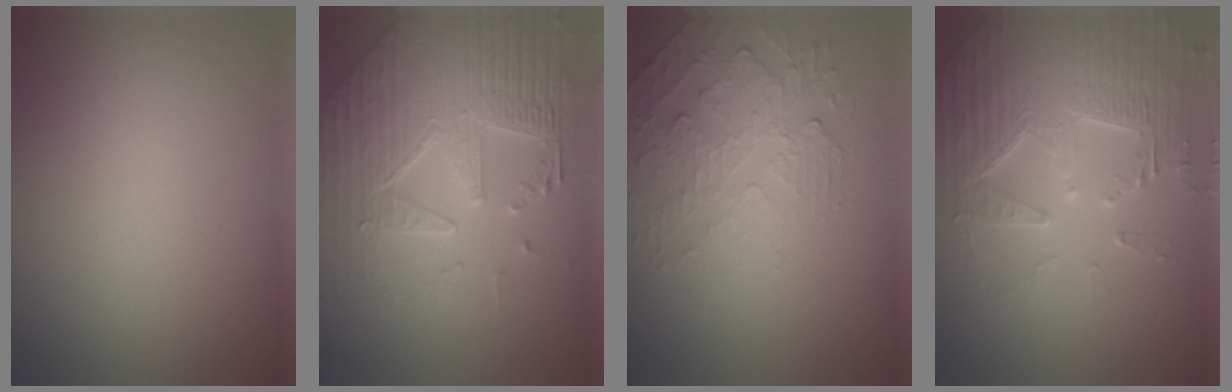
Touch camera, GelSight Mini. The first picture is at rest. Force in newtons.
{"total": 8.2, "press": 5.9, "slide": 5.6}
{"total": 2.4, "press": 1.7, "slide": 1.7}
{"total": 5.3, "press": 5.2, "slide": 1.1}